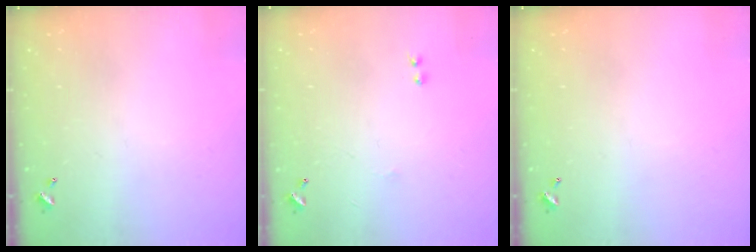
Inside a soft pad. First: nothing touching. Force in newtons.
{"total": 0.9, "press": 0.8, "slide": 0.5}
{"total": 0.0}